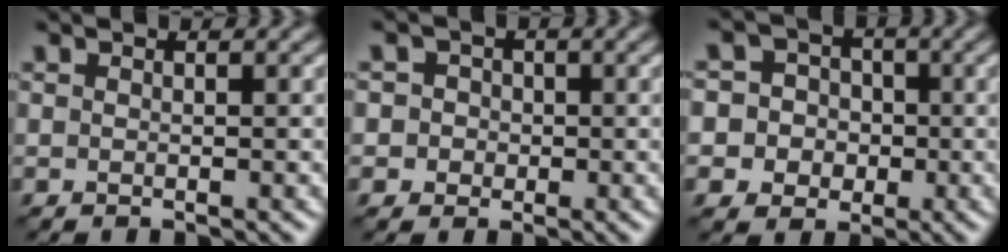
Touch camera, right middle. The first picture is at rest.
{"total": 3.2, "force": [0.4, 3.0, 0.9], "torque": [0.012, 0.019, -0.012]}
{"total": 7.5, "force": [-0.7, 7.3, 1.6], "torque": [-0.031, 0.022, -0.030]}